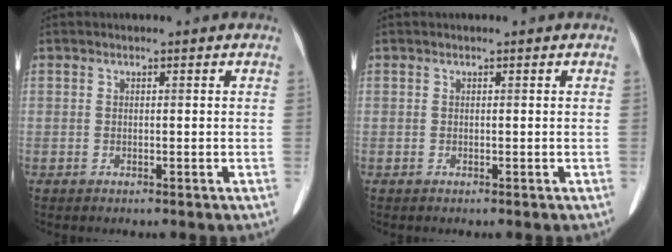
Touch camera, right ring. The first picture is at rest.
{"total": 0.0}